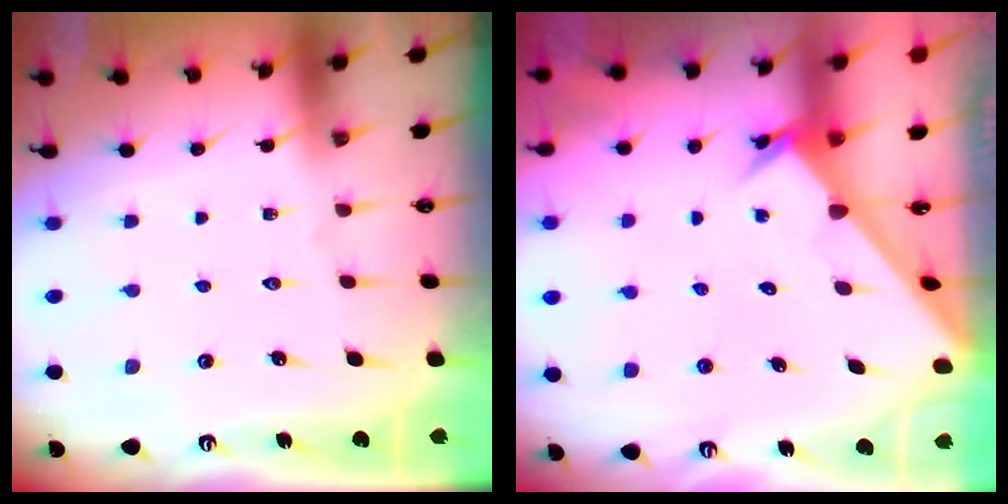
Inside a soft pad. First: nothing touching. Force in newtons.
{"total": 2.5, "press": 2.5, "slide": 0.2}